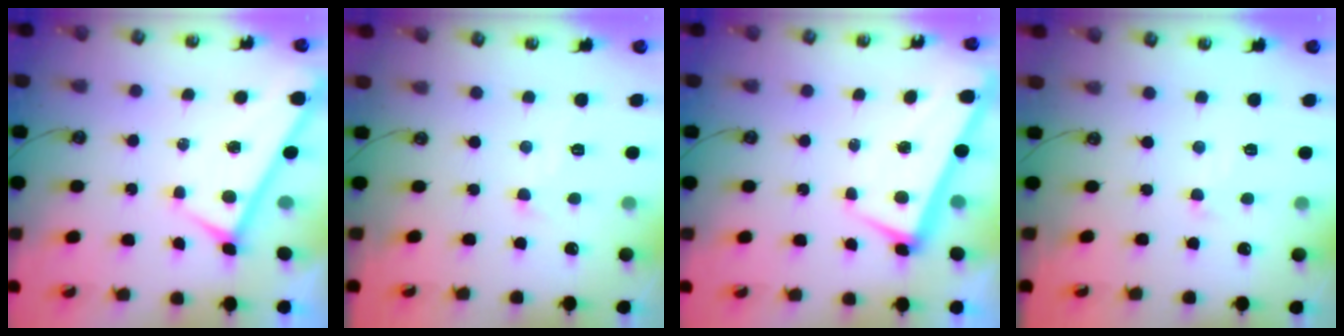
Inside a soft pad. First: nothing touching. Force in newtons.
{"total": 1.9, "press": 1.8, "slide": 0.5}
{"total": 1.6, "press": 0.6, "slide": 1.4}
{"total": 0.6, "press": 0.0, "slide": 0.6}